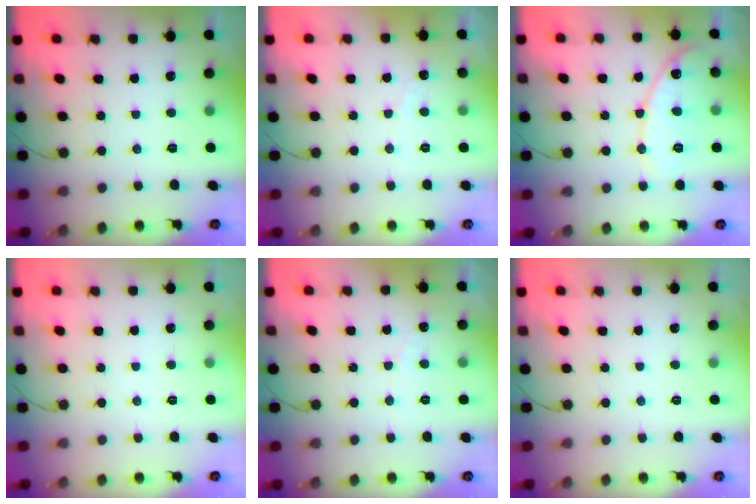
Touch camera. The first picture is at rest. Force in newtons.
{"total": 2.4, "press": 2.4, "slide": 0.2}
{"total": 11.3, "press": 11.3, "slide": 0.9}
{"total": 0.0}
{"total": 2.4, "press": 2.4, "slide": 0.2}
{"total": 0.0}